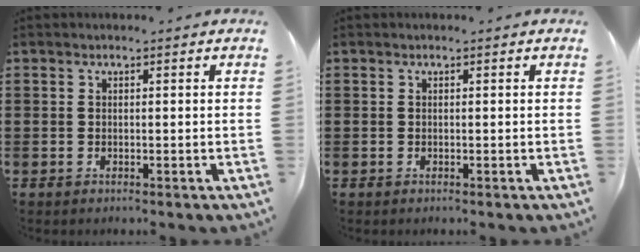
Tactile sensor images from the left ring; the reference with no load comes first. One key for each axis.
{"total": 0.0}